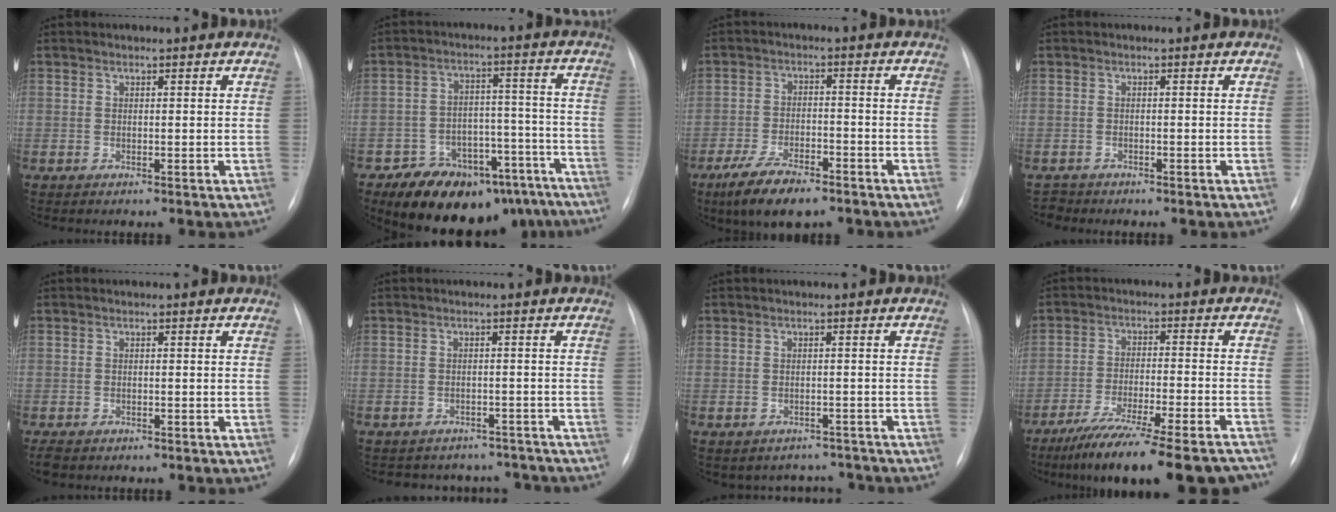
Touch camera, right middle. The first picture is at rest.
{"total": 17.6, "force": [-14.1, 8.5, 6.2], "torque": [-0.060, 0.051, -0.192]}
{"total": 8.8, "force": [-6.3, 2.8, 5.5], "torque": [-0.106, -0.012, -0.108]}
{"total": 1.5, "force": [-1.2, 0.5, -0.6], "torque": [0.007, -0.002, -0.021]}
{"total": 2.2, "force": [-1.7, 1.1, 0.8], "torque": [-0.018, -0.003, -0.024]}
{"total": 8.7, "force": [-7.9, 3.6, 0.2], "torque": [0.001, 0.025, -0.087]}
{"total": 4.4, "force": [-3.9, 2.1, -0.5], "torque": [0.014, 0.023, -0.045]}
{"total": 19.6, "force": [-16.6, 1.7, 10.4], "torque": [-0.118, -0.021, -0.244]}